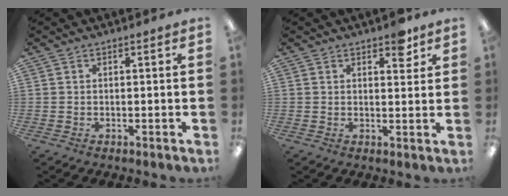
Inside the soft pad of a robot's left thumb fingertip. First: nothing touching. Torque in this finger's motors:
{"motor_torque": [0.35, 0.14, 0.20, -0.24, 0.00]}